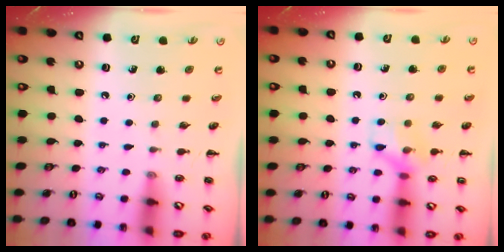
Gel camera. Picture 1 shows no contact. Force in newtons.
{"total": 10.0, "press": 9.9, "slide": 1.0}